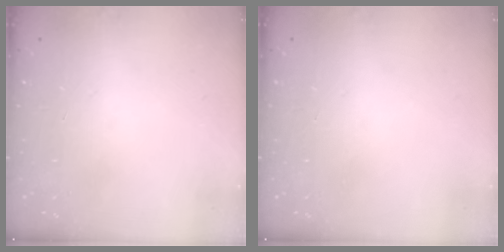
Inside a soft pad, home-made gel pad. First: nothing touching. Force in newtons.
{"total": 0.0}